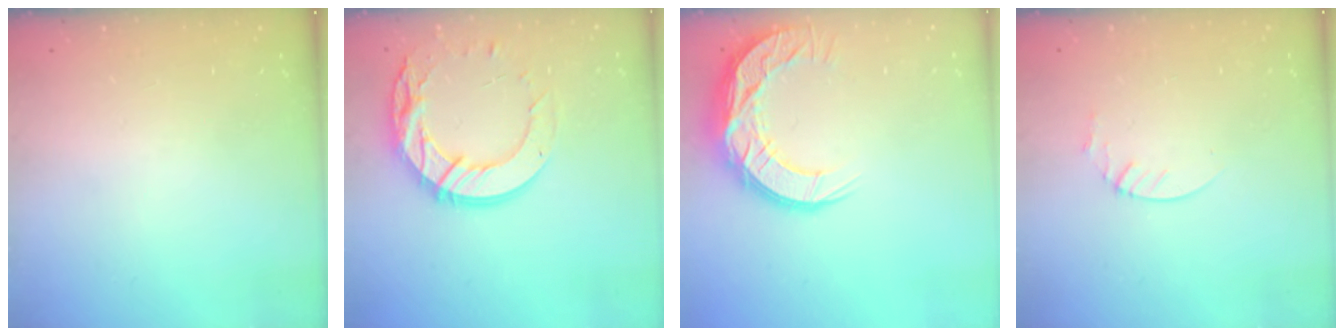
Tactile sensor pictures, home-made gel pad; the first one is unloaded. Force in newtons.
{"total": 16.8, "press": 16.8, "slide": 1.4}
{"total": 15.4, "press": 15.3, "slide": 1.0}
{"total": 2.1, "press": 2.1, "slide": 0.2}